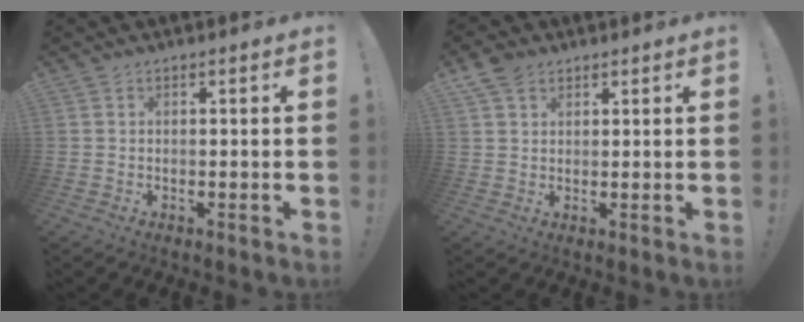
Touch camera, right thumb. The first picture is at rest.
{"total": 4.9, "force": [2.9, 3.3, 2.1], "torque": [-0.031, -0.008, 0.055]}